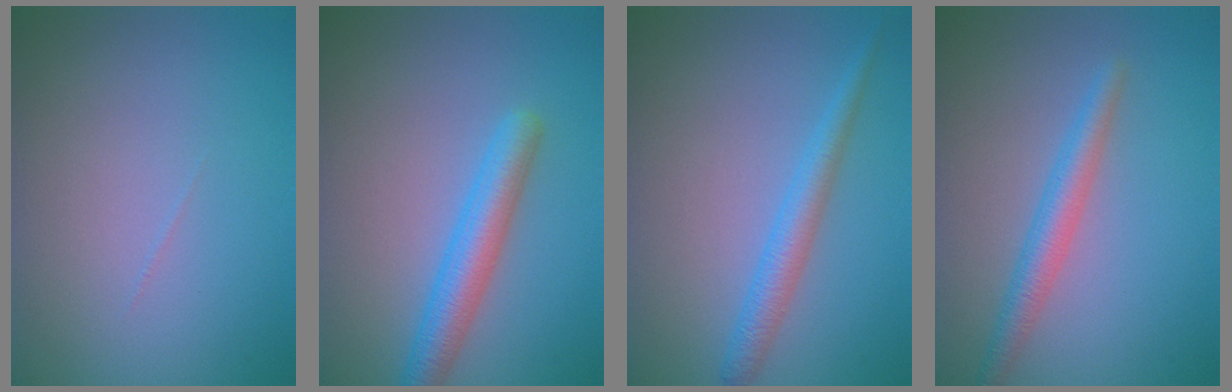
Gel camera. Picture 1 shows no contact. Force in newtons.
{"total": 3.8, "press": 3.8, "slide": 0.2}
{"total": 2.6, "press": 2.6, "slide": 0.2}
{"total": 2.8, "press": 2.8, "slide": 0.0}